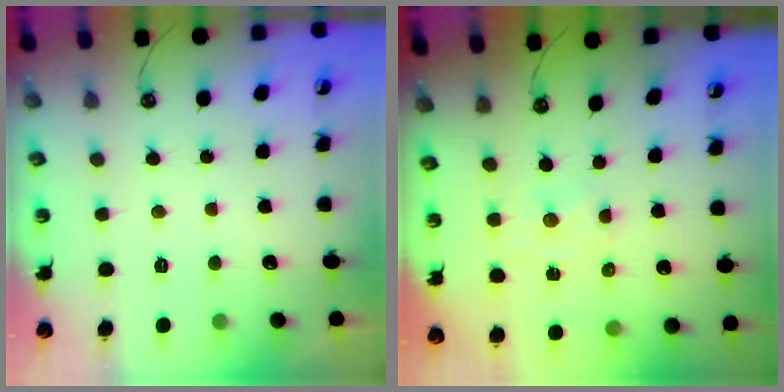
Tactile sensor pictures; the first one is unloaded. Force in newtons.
{"total": 2.3, "press": 2.3, "slide": 0.4}